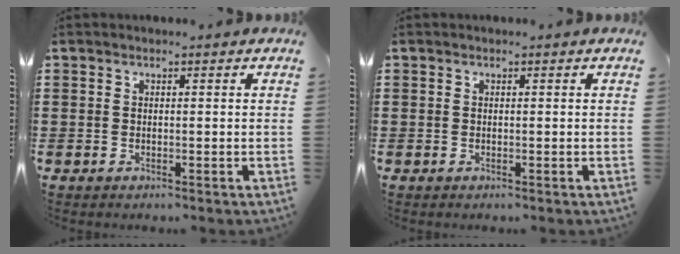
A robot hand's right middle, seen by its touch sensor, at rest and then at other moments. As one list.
[{"total": 0.0}]